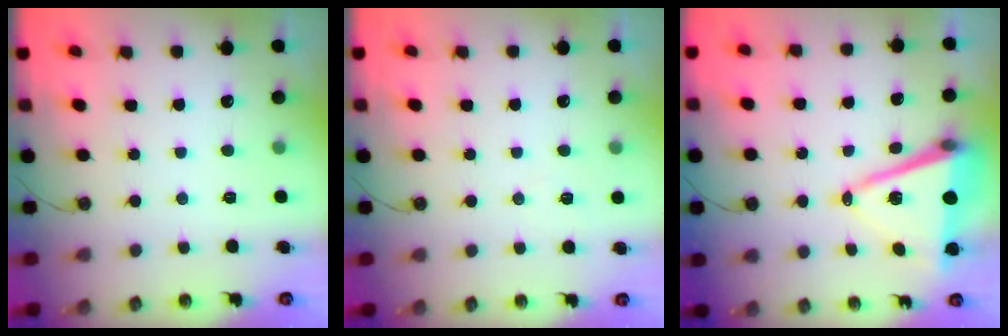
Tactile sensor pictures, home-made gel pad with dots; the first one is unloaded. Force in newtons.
{"total": 4.7, "press": 3.8, "slide": 2.7}
{"total": 12.6, "press": 12.0, "slide": 3.8}